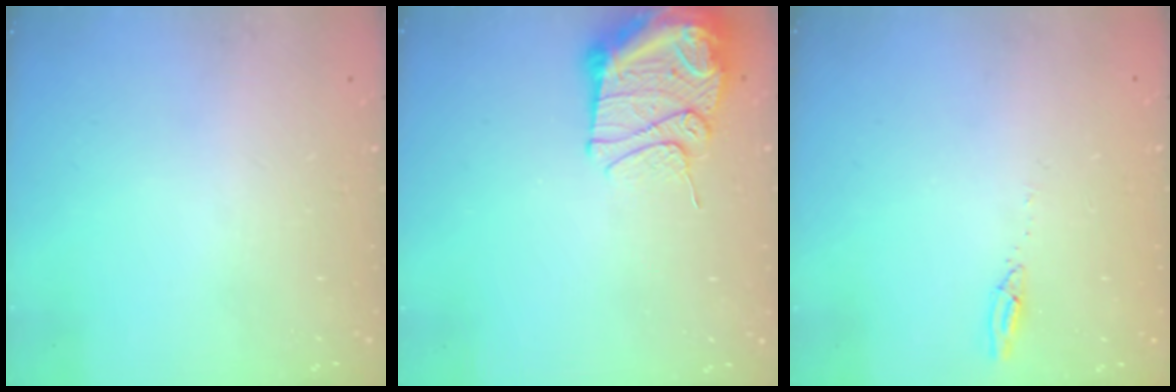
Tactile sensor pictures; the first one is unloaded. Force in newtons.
{"total": 13.1, "press": 13.1, "slide": 1.5}
{"total": 2.7, "press": 2.7, "slide": 0.2}